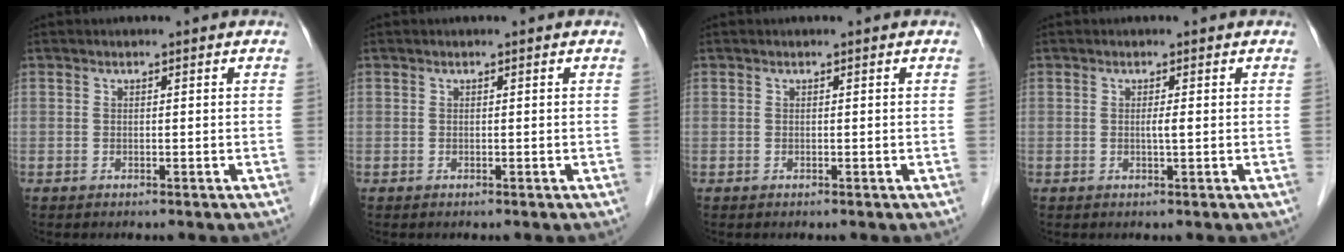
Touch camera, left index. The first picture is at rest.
{"total": 0.0}
{"total": 0.0}
{"total": 0.9, "force": [0.1, -0.1, 0.9], "torque": [-0.018, 0.000, 0.000]}